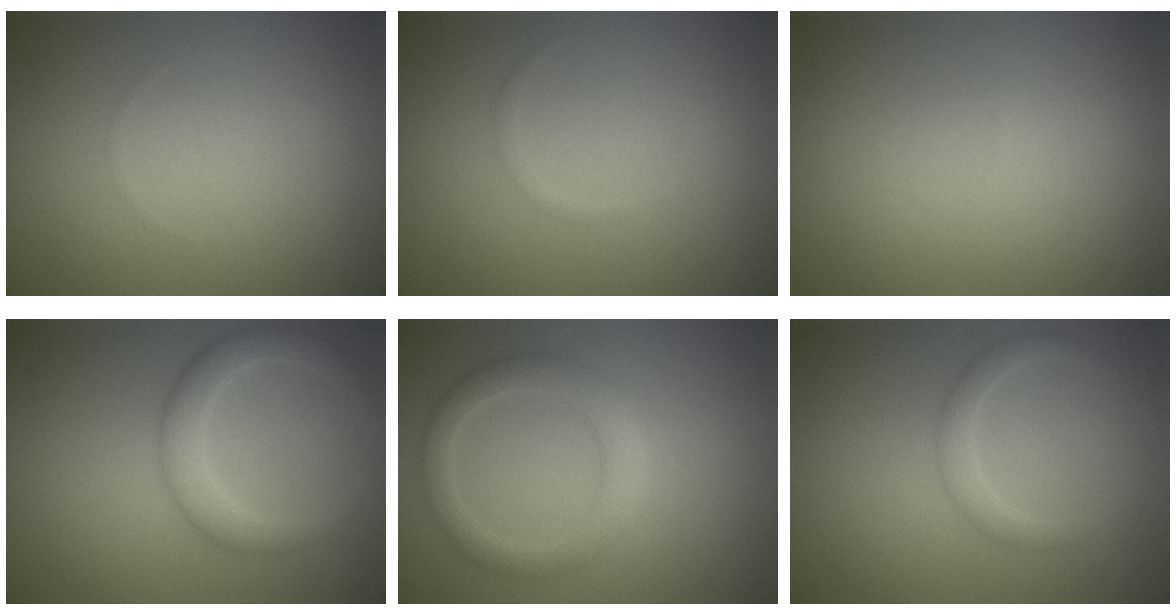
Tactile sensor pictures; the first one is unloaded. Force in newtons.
{"total": 0.5, "press": 0.5, "slide": 0.0}
{"total": 0.0}
{"total": 3.5, "press": 3.5, "slide": 0.2}
{"total": 3.1, "press": 3.1, "slide": 0.1}
{"total": 1.7, "press": 1.7, "slide": 0.1}